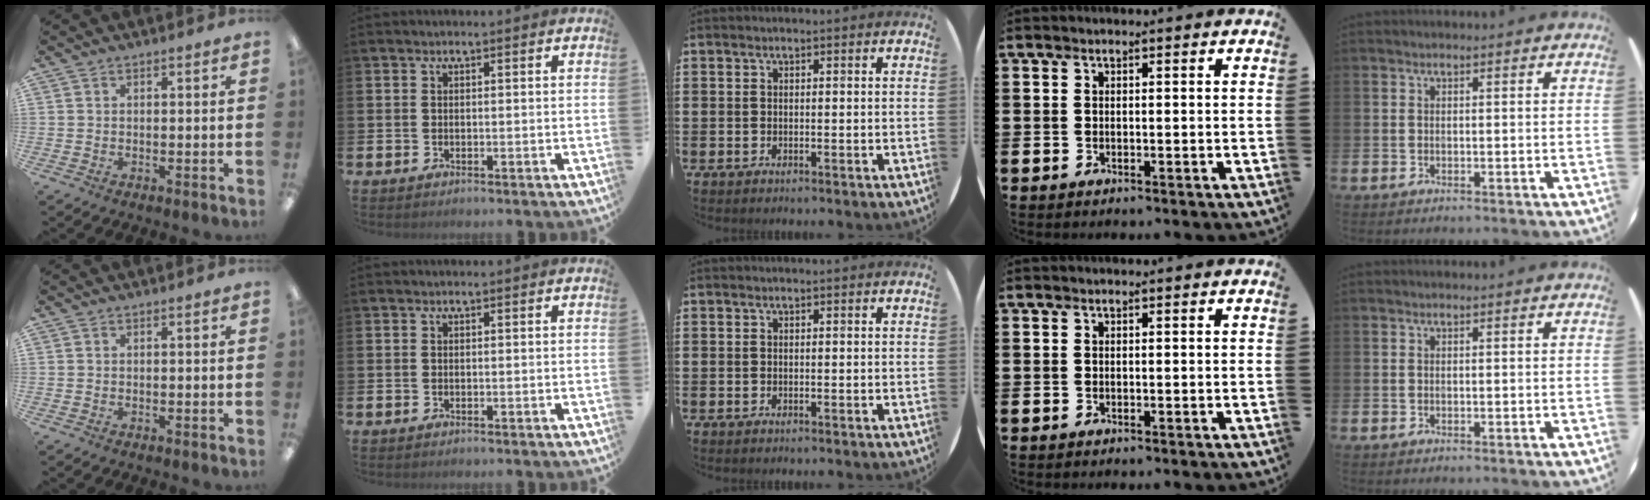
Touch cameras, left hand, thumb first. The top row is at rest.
{}